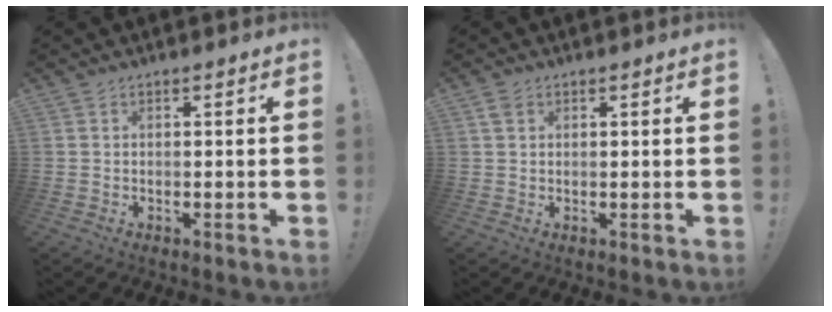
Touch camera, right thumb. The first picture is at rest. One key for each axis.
{"total": 2.3, "fx": 1.3, "fy": 1.6, "fz": 1.0, "tx": -0.017, "ty": 0.003, "tz": 0.025}